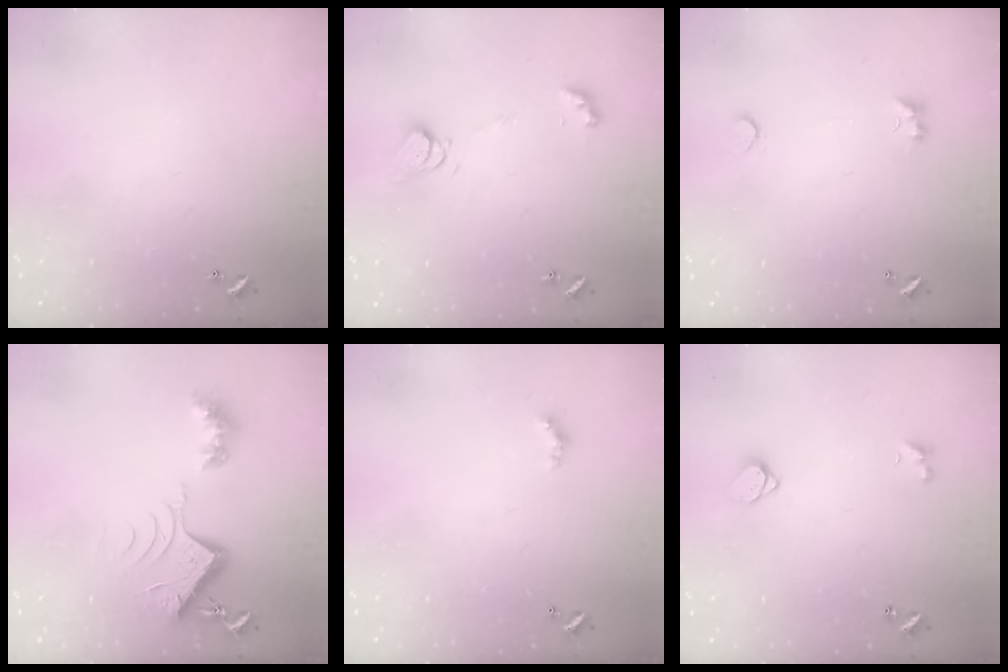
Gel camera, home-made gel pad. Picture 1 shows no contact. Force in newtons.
{"total": 6.3, "press": 6.3, "slide": 0.3}
{"total": 1.4, "press": 1.1, "slide": 0.9}
{"total": 8.0, "press": 8.0, "slide": 0.9}
{"total": 1.6, "press": 1.6, "slide": 0.4}
{"total": 1.6, "press": 1.5, "slide": 0.3}